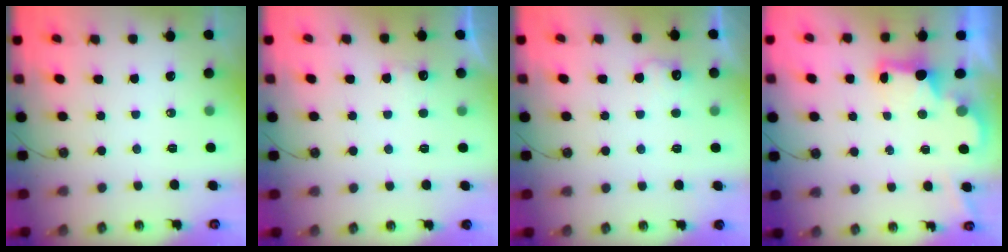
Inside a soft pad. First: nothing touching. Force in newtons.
{"total": 6.0, "press": 5.9, "slide": 1.2}
{"total": 6.9, "press": 6.8, "slide": 1.2}
{"total": 2.4, "press": 2.3, "slide": 0.7}